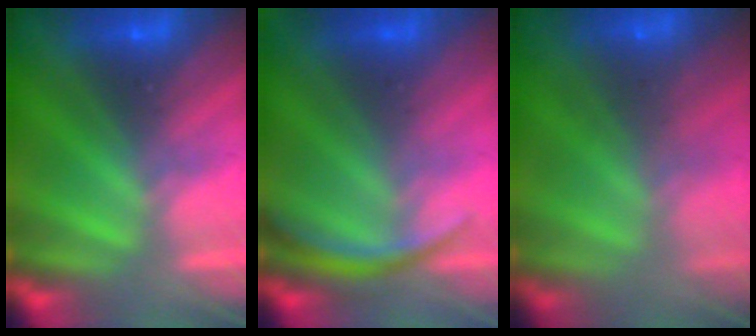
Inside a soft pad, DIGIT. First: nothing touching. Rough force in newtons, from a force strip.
{"total": 2.9}
{"total": 7.8}